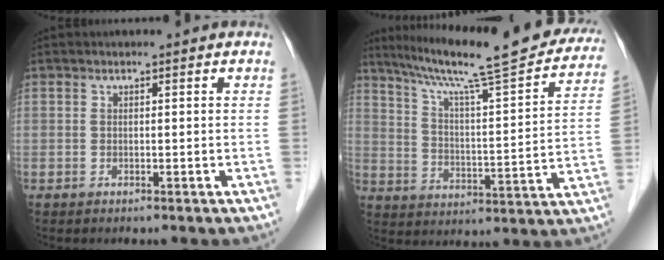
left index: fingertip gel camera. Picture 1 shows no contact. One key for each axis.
{"total": 25.7, "fx": 21.6, "fy": 2.5, "fz": 13.7, "tx": -0.215, "ty": -0.014, "tz": 0.294}